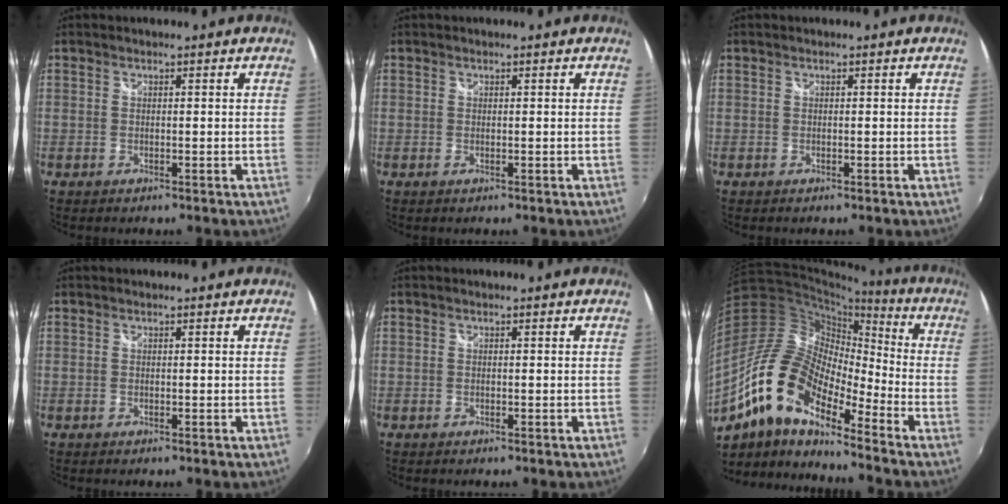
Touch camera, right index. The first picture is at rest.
{"total": 0.0}
{"total": 0.0}
{"total": 0.0}
{"total": 0.0}
{"total": 16.7, "force": [-10.5, 6.2, 11.5], "torque": [-0.200, -0.002, -0.218]}